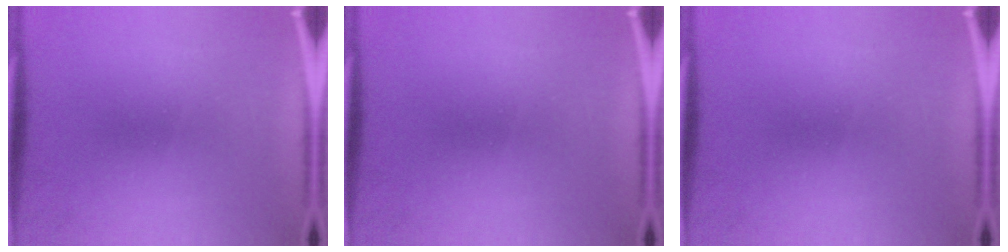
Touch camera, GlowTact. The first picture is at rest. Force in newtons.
{"total": 0.0}
{"total": 0.0}